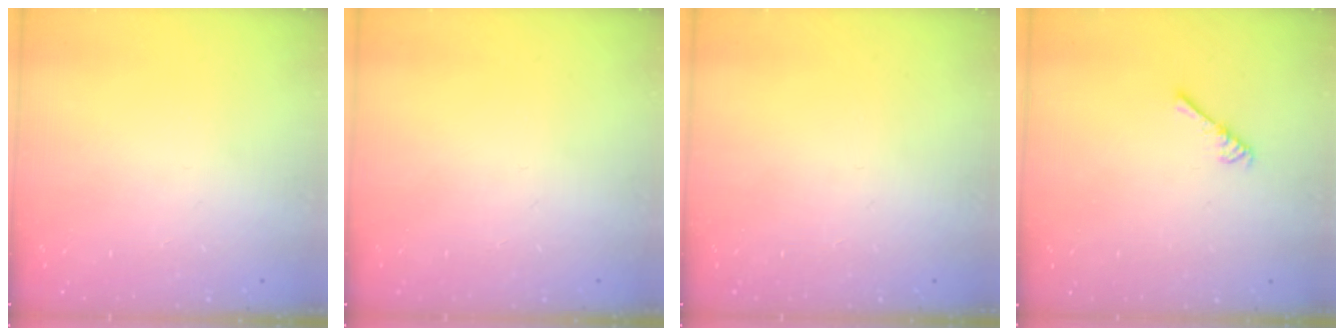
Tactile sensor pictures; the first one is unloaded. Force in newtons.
{"total": 0.0}
{"total": 0.0}
{"total": 2.7, "press": 2.6, "slide": 0.4}